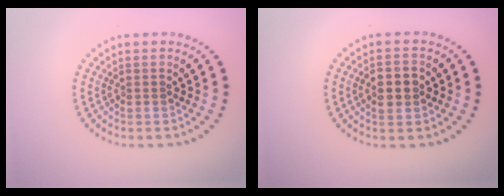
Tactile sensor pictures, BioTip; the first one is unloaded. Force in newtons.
{"total": 2.9, "press": 2.9, "slide": 0.2}